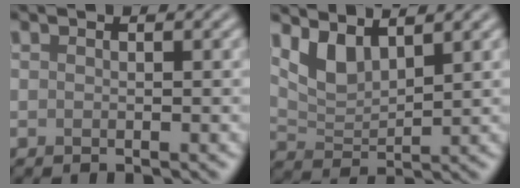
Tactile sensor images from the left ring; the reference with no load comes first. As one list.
[{"total": 3.3, "force": [2.3, 1.3, 2.0], "torque": [-0.045, -0.012, 0.052]}]